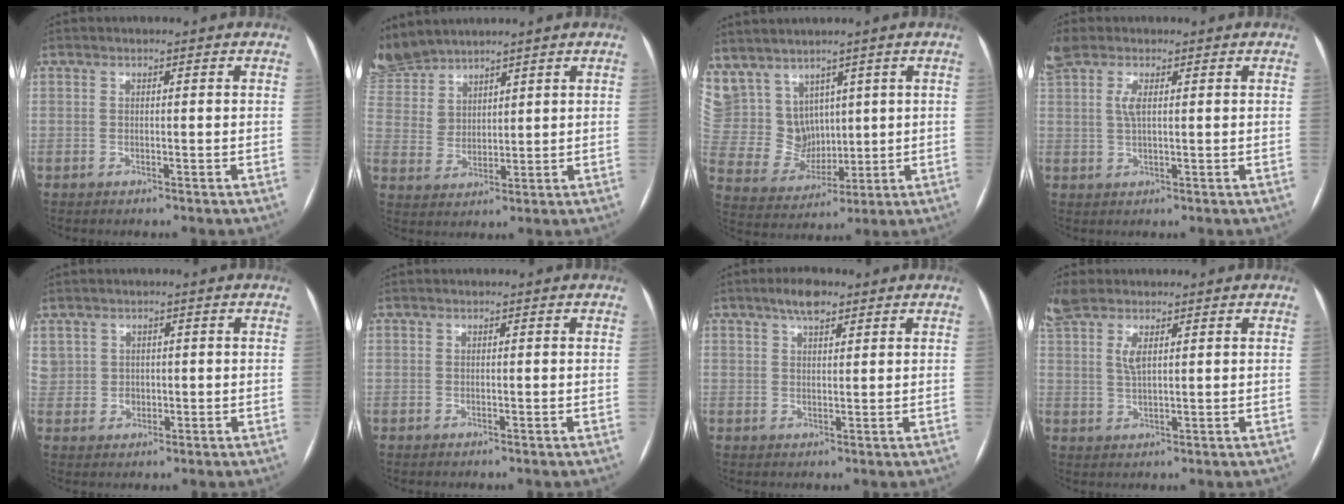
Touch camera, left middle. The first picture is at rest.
{"total": 9.5, "force": [8.8, 3.5, 1.5], "torque": [-0.053, 0.003, 0.197]}
{"total": 11.9, "force": [7.7, 8.6, 2.5], "torque": [-0.083, 0.034, 0.185]}
{"total": 4.3, "force": [1.9, 1.6, 3.5], "torque": [-0.096, 0.013, 0.041]}
{"total": 3.9, "force": [1.2, 3.7, 0.6], "torque": [-0.019, 0.007, 0.037]}
{"total": 0.0}
{"total": 4.2, "force": [2.9, 1.3, 2.7], "torque": [-0.050, 0.009, 0.049]}
{"total": 6.2, "force": [3.6, 2.1, 4.5], "torque": [-0.114, 0.010, 0.077]}